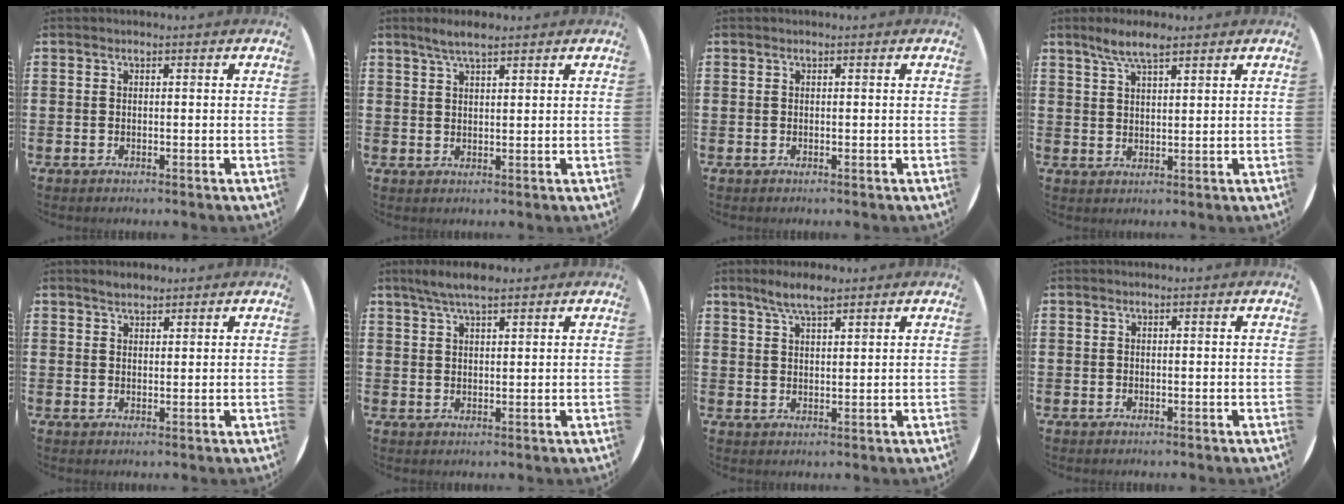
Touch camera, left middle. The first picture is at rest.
{"total": 3.1, "force": [2.5, 0.6, 1.8], "torque": [-0.031, 0.002, 0.042]}
{"total": 0.0}
{"total": 4.9, "force": [3.7, 1.2, 3.0], "torque": [-0.065, 0.001, 0.065]}
{"total": 2.0, "force": [1.9, 0.6, 0.3], "torque": [-0.001, 0.002, 0.034]}
{"total": 4.2, "force": [3.4, 0.9, 2.3], "torque": [-0.043, -0.001, 0.059]}
{"total": 4.4, "force": [3.4, 1.0, 2.6], "torque": [-0.056, 0.001, 0.061]}
{"total": 0.0}